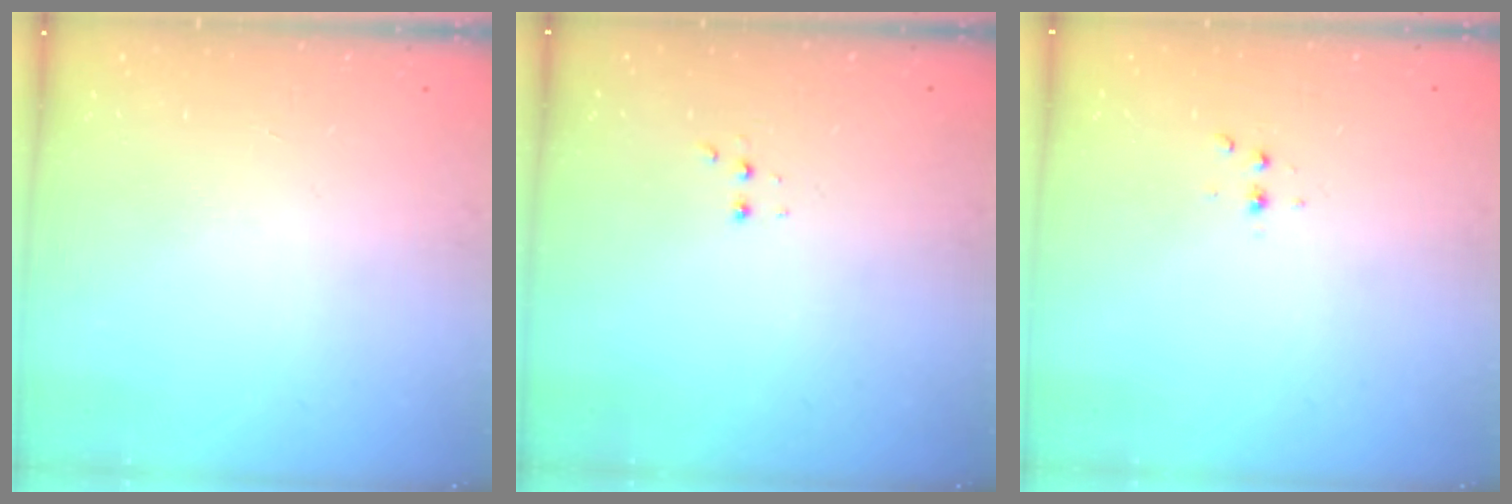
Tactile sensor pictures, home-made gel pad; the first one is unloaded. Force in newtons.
{"total": 2.4, "press": 2.2, "slide": 0.9}
{"total": 2.3, "press": 2.3, "slide": 0.3}